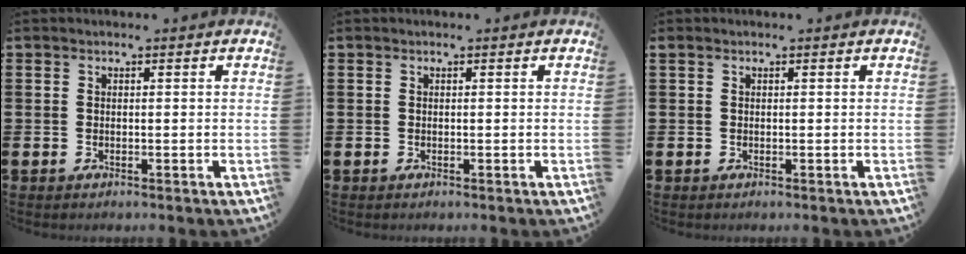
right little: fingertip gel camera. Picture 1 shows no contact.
{"total": 0.0}
{"total": 0.0}